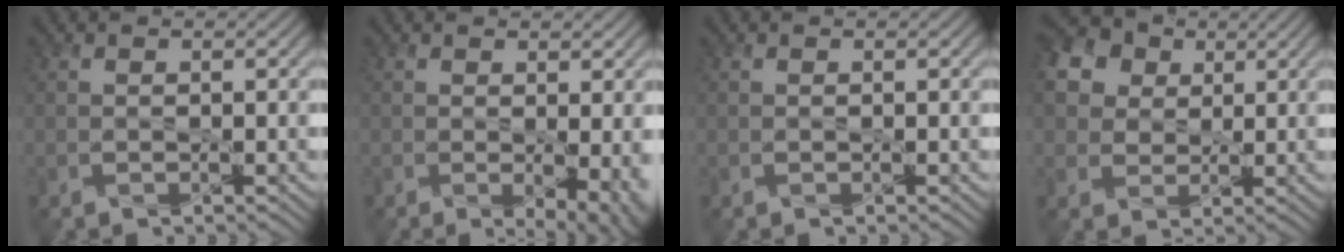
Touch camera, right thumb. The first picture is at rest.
{"total": 4.4, "force": [-0.5, 1.7, 4.0], "torque": [-0.057, -0.016, 0.002]}
{"total": 0.0}
{"total": 14.0, "force": [6.0, 10.9, 6.5], "torque": [-0.203, 0.033, 0.115]}